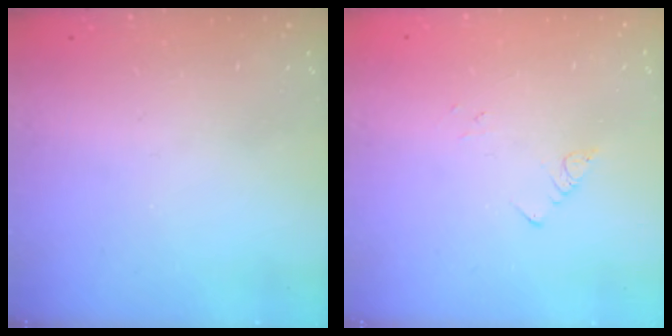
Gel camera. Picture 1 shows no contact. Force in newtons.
{"total": 1.9, "press": 1.9, "slide": 0.2}